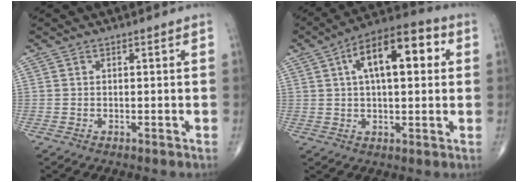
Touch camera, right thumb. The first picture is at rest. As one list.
[{"total": 15.3, "force": [4.1, 6.8, 13.0], "torque": [-0.188, 0.026, 0.055]}]